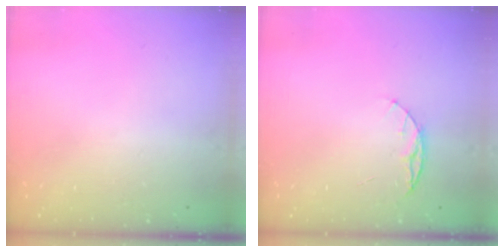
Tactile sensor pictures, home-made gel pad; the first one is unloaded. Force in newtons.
{"total": 5.2, "press": 5.1, "slide": 0.6}